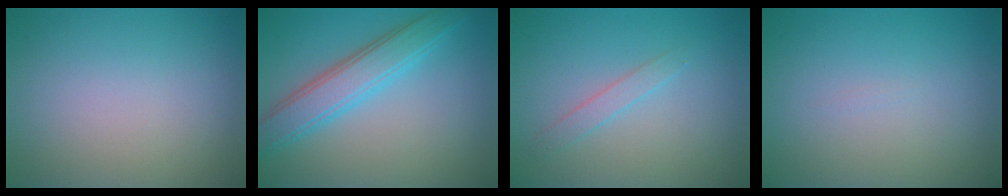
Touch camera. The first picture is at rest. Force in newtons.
{"total": 4.5, "press": 4.5, "slide": 0.1}
{"total": 1.3, "press": 1.3, "slide": 0.1}
{"total": 0.0}